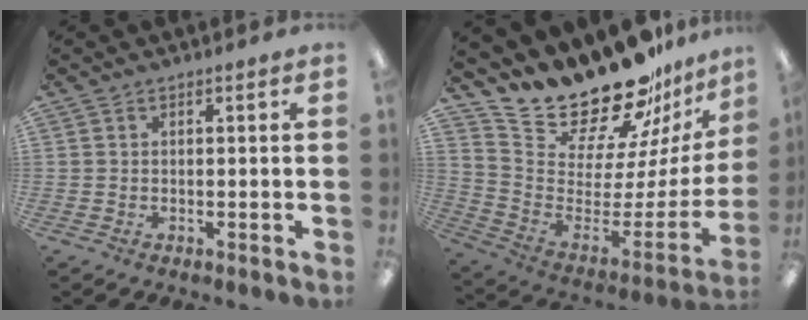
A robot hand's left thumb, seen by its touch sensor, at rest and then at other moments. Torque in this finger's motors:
{"motor_torque": [0.26, 0.26, 1.36, -1.41, 0.02]}